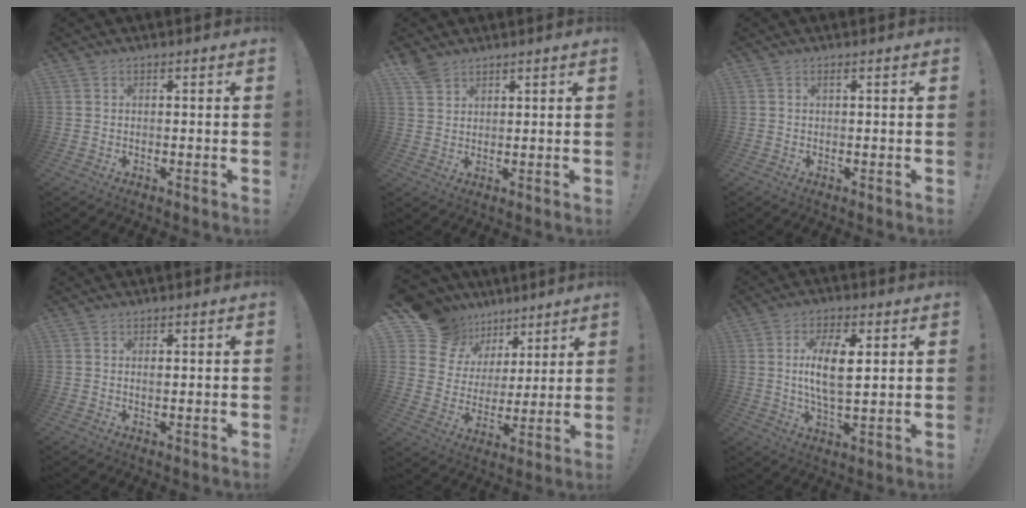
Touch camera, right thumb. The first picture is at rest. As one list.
[{"total": 4.0, "force": [3.1, 2.1, 1.4], "torque": [-0.028, -0.015, 0.060]}, {"total": 0.7, "force": [0.2, -0.2, 0.7], "torque": [-0.011, -0.001, 0.002]}, {"total": 0.6, "force": [0.1, 0.5, -0.1], "torque": [0.001, 0.000, 0.003]}, {"total": 13.8, "force": [9.1, 9.9, 3.1], "torque": [-0.064, -0.060, 0.185]}, {"total": 11.5, "force": [2.0, 4.7, 10.3], "torque": [-0.191, -0.002, 0.030]}]